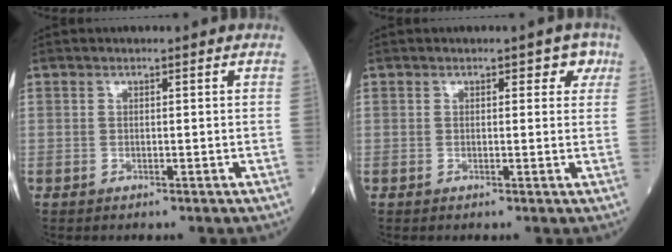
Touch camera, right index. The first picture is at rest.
{"total": 2.4, "force": [1.1, 1.5, 1.5], "torque": [-0.001, 0.007, 0.006]}